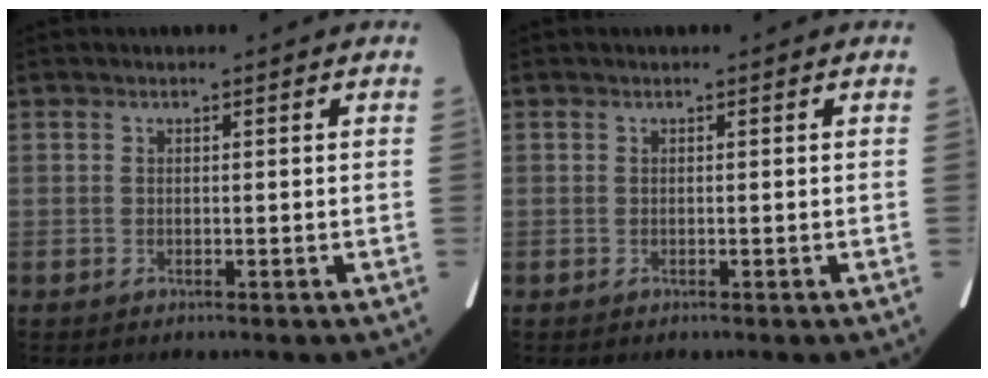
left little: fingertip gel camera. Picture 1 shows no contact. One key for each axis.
{"total": 0.0}